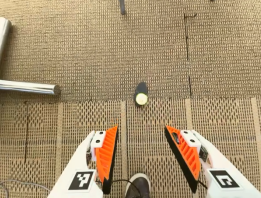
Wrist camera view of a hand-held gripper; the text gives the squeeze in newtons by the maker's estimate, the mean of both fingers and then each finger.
{"total": 0.0}